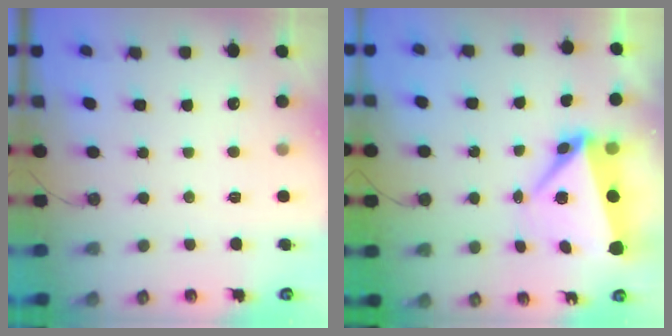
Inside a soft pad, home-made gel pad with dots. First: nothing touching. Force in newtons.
{"total": 6.7, "press": 6.5, "slide": 1.6}